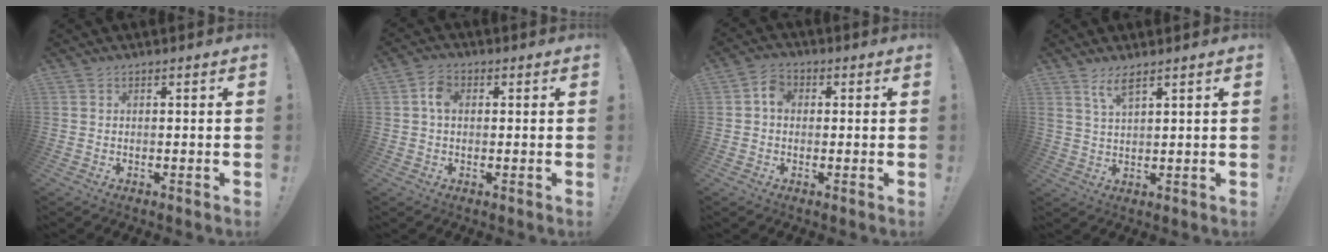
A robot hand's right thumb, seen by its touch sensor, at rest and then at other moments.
{"total": 4.5, "force": [0.5, 3.1, 3.2], "torque": [-0.048, 0.007, 0.008]}
{"total": 4.5, "force": [0.1, 3.5, 2.8], "torque": [-0.040, 0.009, 0.001]}
{"total": 4.7, "force": [3.2, 0.9, 3.3], "torque": [-0.068, -0.009, 0.056]}